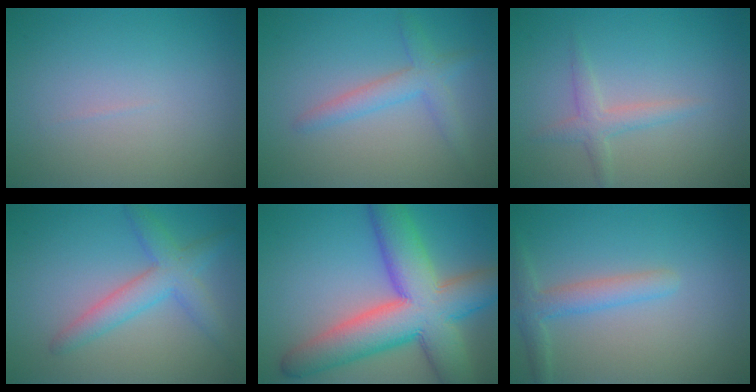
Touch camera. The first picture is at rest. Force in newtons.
{"total": 2.6, "press": 2.6, "slide": 0.2}
{"total": 1.9, "press": 1.9, "slide": 0.0}
{"total": 3.9, "press": 3.9, "slide": 0.1}
{"total": 11.9, "press": 11.9, "slide": 0.4}
{"total": 2.6, "press": 2.6, "slide": 0.2}